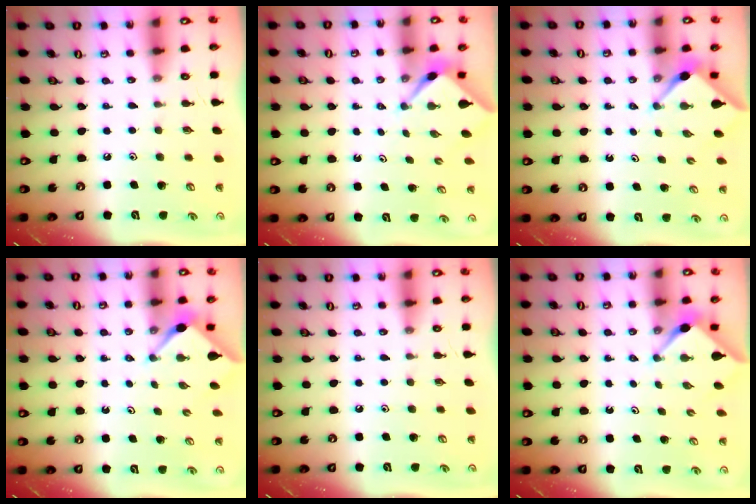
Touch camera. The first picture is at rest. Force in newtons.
{"total": 2.3, "press": 2.3, "slide": 0.2}
{"total": 3.0, "press": 3.0, "slide": 0.4}
{"total": 2.9, "press": 2.9, "slide": 0.3}
{"total": 0.0}
{"total": 2.9, "press": 2.9, "slide": 0.3}